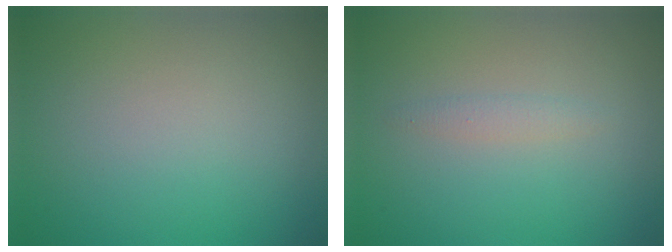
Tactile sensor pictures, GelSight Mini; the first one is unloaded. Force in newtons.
{"total": 1.0, "press": 1.0, "slide": 0.0}